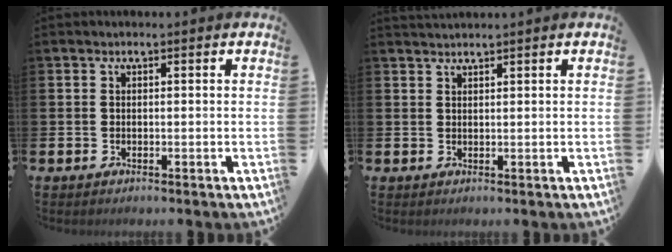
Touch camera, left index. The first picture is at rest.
{"total": 1.3, "force": [1.3, -0.1, 0.1], "torque": [0.005, -0.005, 0.022]}